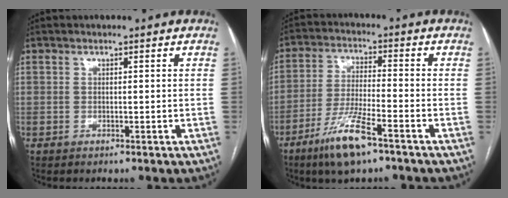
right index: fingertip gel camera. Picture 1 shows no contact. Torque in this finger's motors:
{"motor_torque": [1.03, -0.72, 0.21, 0.12]}